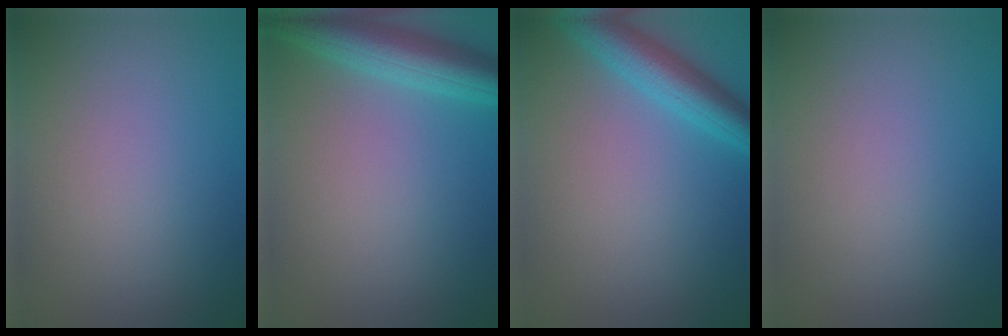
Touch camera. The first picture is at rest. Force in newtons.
{"total": 5.6, "press": 5.6, "slide": 0.3}
{"total": 4.5, "press": 4.5, "slide": 0.2}
{"total": 0.0}